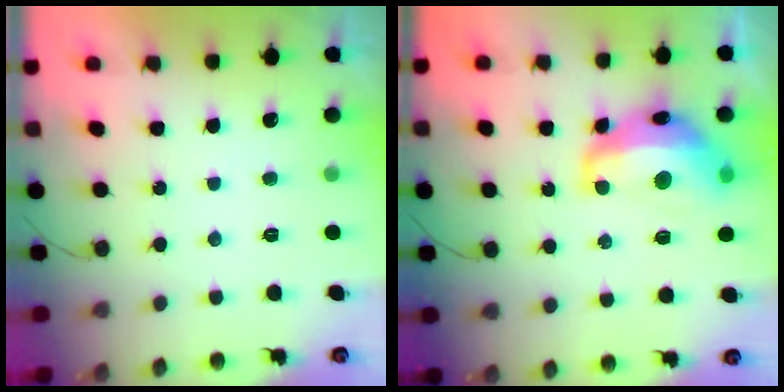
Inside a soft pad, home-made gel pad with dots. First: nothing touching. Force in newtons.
{"total": 16.0, "press": 15.9, "slide": 1.2}